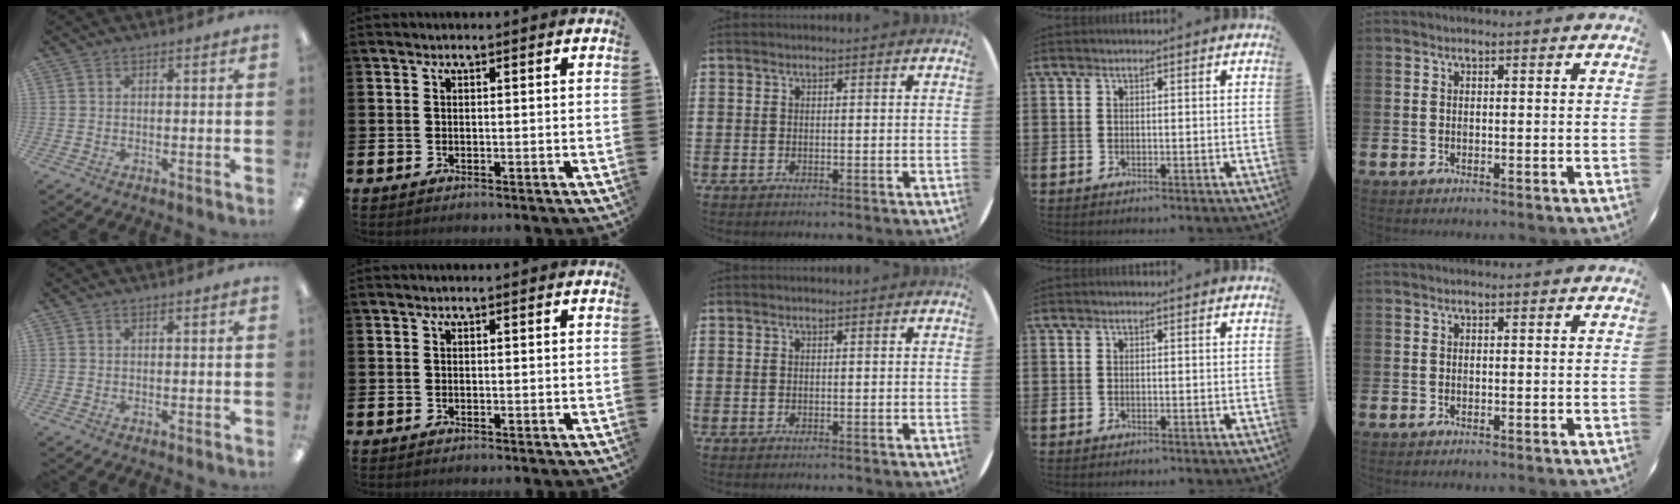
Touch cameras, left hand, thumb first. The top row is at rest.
{}